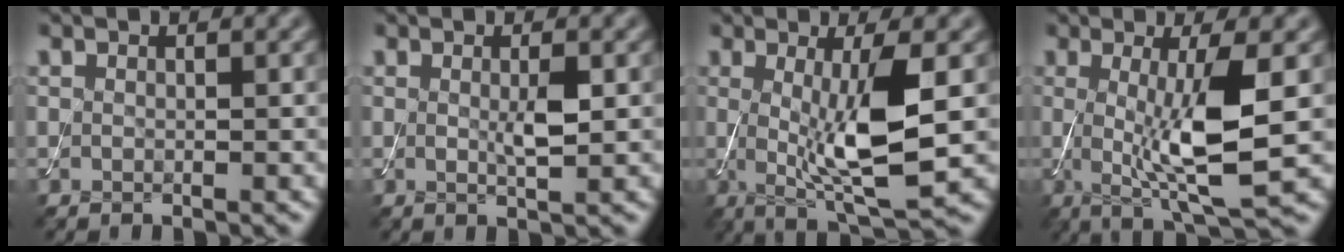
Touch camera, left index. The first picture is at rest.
{"total": 2.0, "force": [0.2, 0.3, 1.9], "torque": [-0.035, -0.002, 0.003]}
{"total": 7.5, "force": [0.0, 1.6, 7.4], "torque": [-0.123, -0.014, 0.007]}
{"total": 7.3, "force": [0.0, 1.4, 7.2], "torque": [-0.120, -0.014, 0.004]}